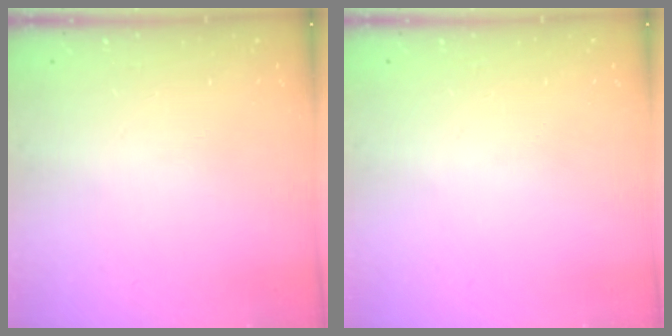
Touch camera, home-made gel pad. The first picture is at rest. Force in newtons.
{"total": 0.0}